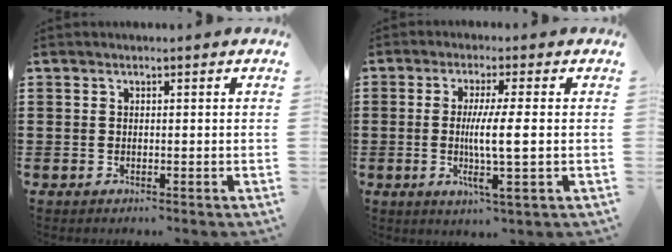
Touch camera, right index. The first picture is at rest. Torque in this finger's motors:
{"motor_torque": [1.61, -0.33, 0.66, 0.21]}